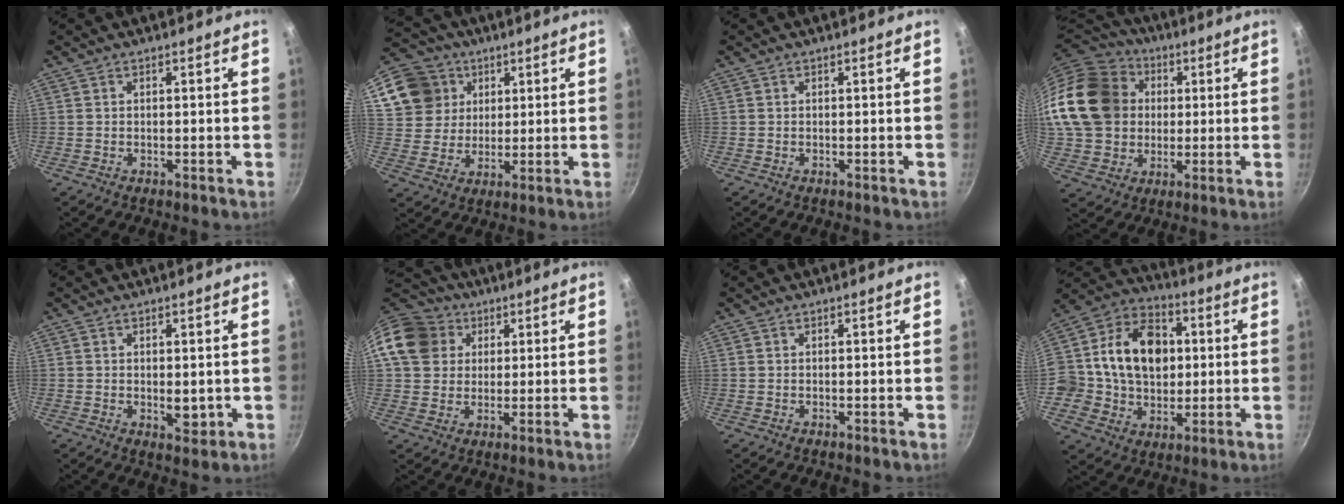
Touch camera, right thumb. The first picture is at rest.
{"total": 14.1, "force": [5.8, 12.0, 4.5], "torque": [-0.073, 0.006, 0.110]}
{"total": 0.0}
{"total": 22.5, "force": [3.2, 18.8, 11.8], "torque": [-0.213, 0.033, 0.066]}
{"total": 3.1, "force": [0.1, 1.8, 2.6], "torque": [-0.035, -0.011, 0.004]}
{"total": 13.3, "force": [4.2, 11.2, 5.9], "torque": [-0.096, 0.019, 0.067]}
{"total": 0.0}
{"total": 19.5, "force": [2.1, 15.2, 11.9], "torque": [-0.175, 0.023, 0.026]}